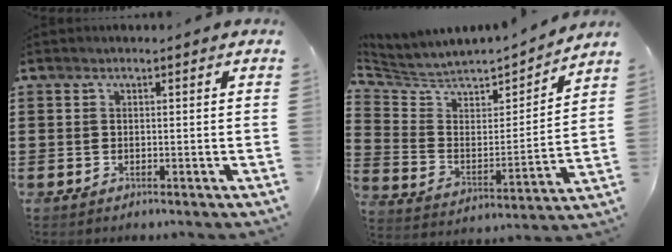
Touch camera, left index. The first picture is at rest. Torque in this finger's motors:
{"motor_torque": [1.11, -1.02, 0.19, 0.05]}